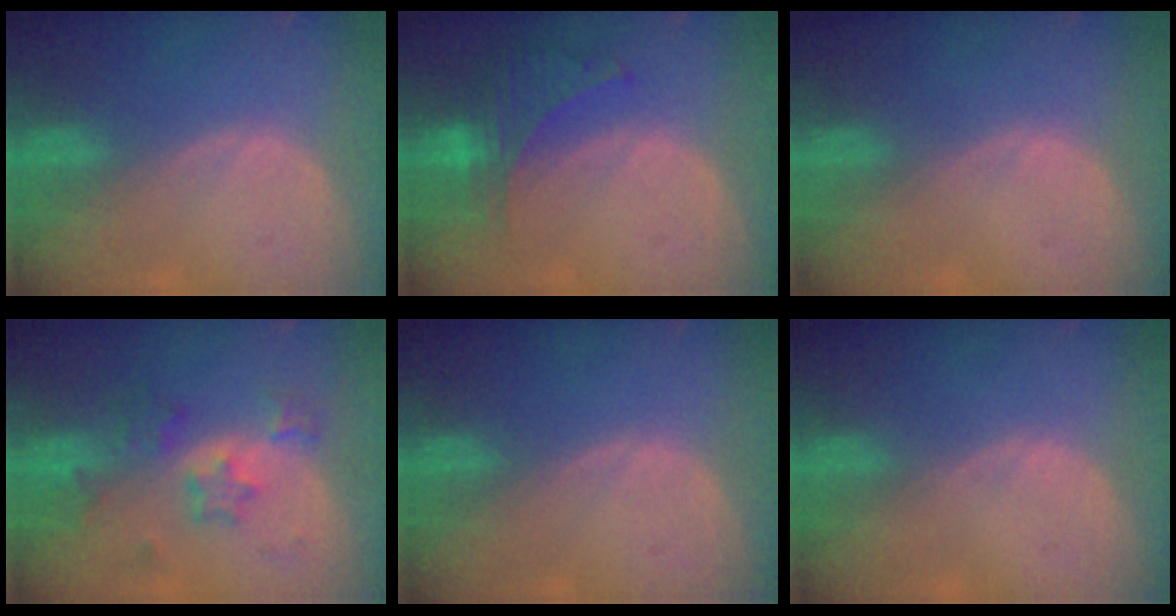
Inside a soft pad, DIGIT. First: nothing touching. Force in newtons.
{"total": 6.3, "press": 5.9, "slide": 2.2}
{"total": 0.0}
{"total": 6.0, "press": 6.0, "slide": 0.4}
{"total": 0.0}
{"total": 0.0}